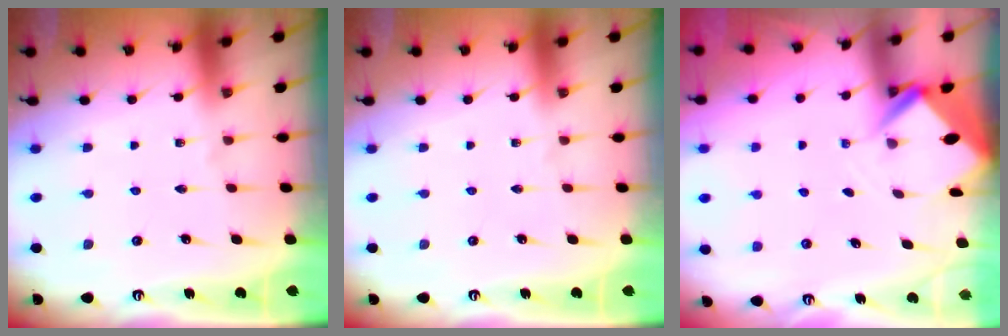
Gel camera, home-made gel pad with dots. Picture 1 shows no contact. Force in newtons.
{"total": 0.0}
{"total": 2.7, "press": 2.7, "slide": 0.1}